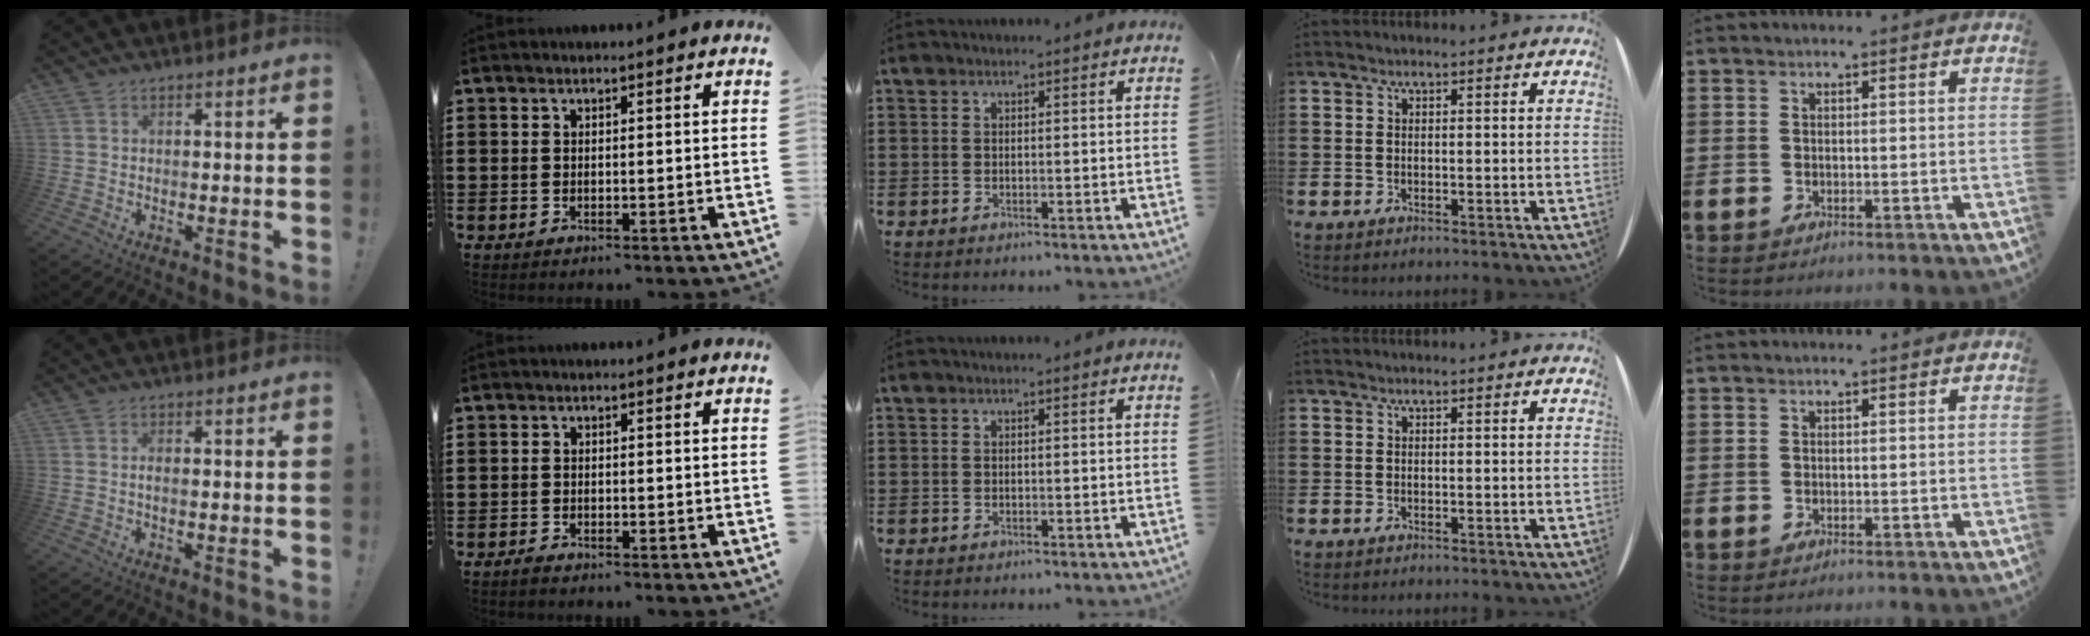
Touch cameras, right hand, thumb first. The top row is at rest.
{"thumb": {"total": 1.5, "force": [-0.4, 0.5, 1.4], "torque": [-0.029, 0.005, -0.007]}, "index": {"total": 0.8, "force": [-0.8, 0.0, 0.1], "torque": [-0.005, -0.002, -0.016]}}